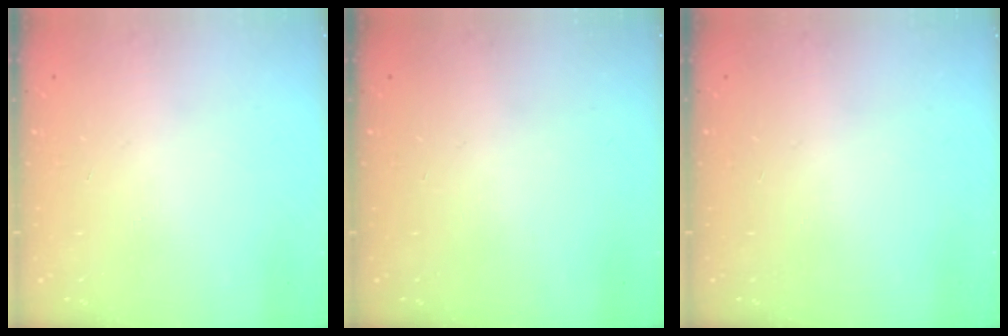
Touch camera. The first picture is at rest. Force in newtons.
{"total": 0.0}
{"total": 0.0}